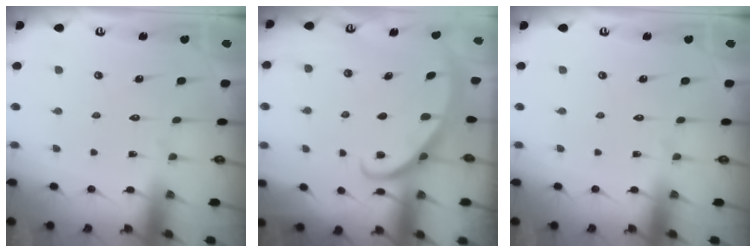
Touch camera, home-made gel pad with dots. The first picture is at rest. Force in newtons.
{"total": 2.8, "press": 2.8, "slide": 0.3}
{"total": 0.0}